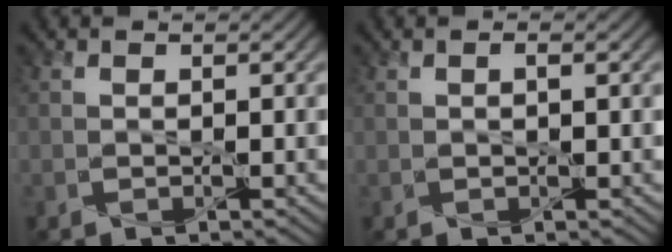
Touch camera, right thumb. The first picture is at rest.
{"total": 0.7, "force": [0.3, 0.2, 0.6], "torque": [-0.008, -0.002, 0.008]}